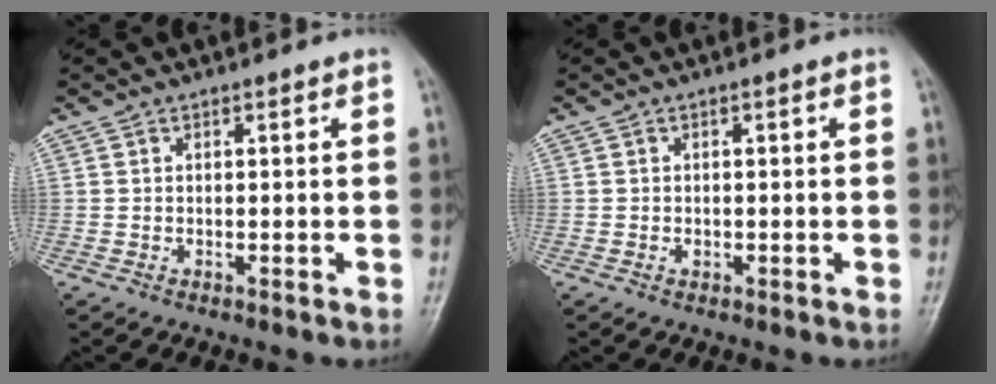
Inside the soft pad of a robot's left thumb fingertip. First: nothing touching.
{"total": 0.9, "force": [-0.3, 0.6, 0.5], "torque": [-0.009, 0.008, -0.004]}